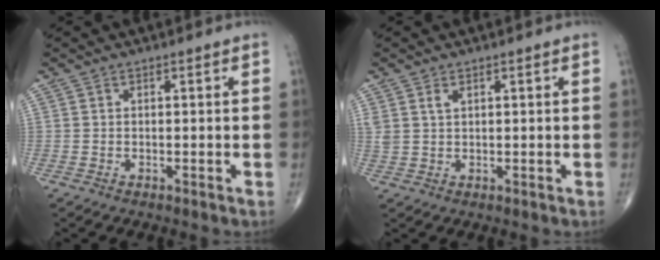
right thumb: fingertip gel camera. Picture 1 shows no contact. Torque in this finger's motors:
{"motor_torque": [0.02, -0.03, 0.22, 0.16, 0.01]}